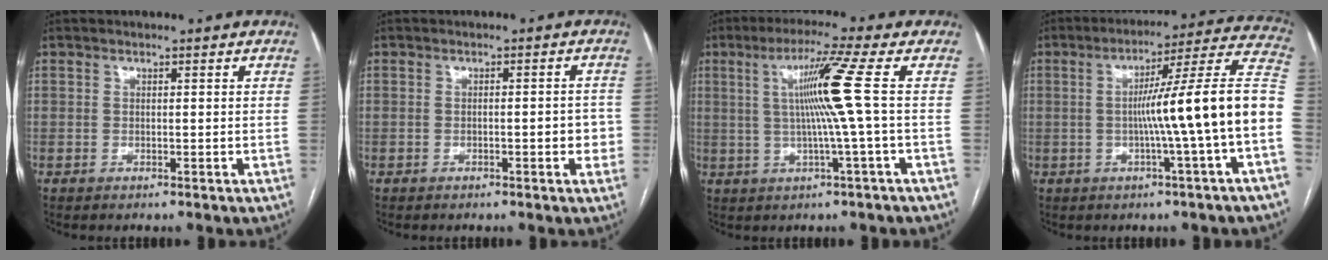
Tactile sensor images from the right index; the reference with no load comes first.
{"total": 3.1, "force": [-0.9, 0.9, 2.8], "torque": [-0.034, 0.010, -0.008]}
{"total": 8.6, "force": [1.0, -2.6, 8.1], "torque": [-0.142, 0.007, 0.027]}
{"total": 16.2, "force": [-2.3, -2.1, 15.9], "torque": [-0.216, 0.024, -0.043]}